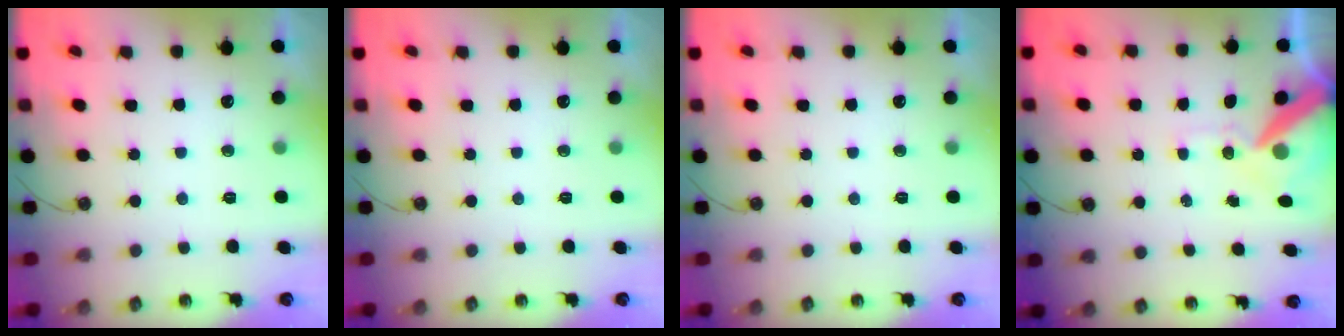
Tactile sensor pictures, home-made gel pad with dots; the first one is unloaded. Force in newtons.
{"total": 0.0}
{"total": 0.0}
{"total": 12.8, "press": 12.6, "slide": 1.7}